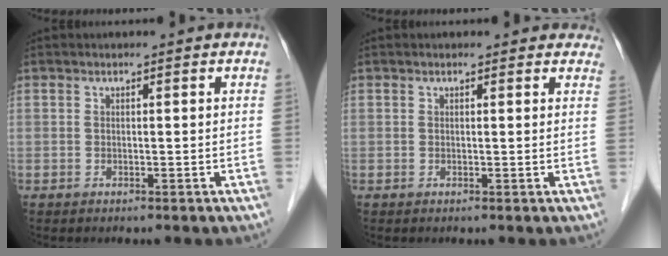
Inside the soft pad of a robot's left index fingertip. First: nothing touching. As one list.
[{"total": 4.1, "force": [3.7, 1.5, 1.2], "torque": [-0.001, 0.007, 0.025]}]